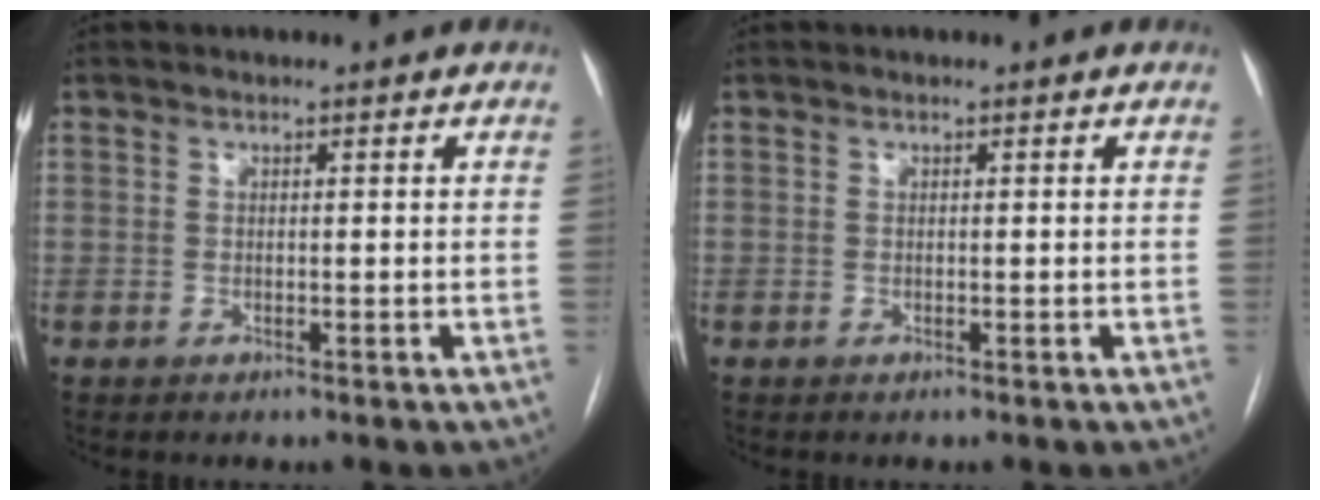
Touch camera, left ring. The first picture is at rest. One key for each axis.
{"total": 0.0}